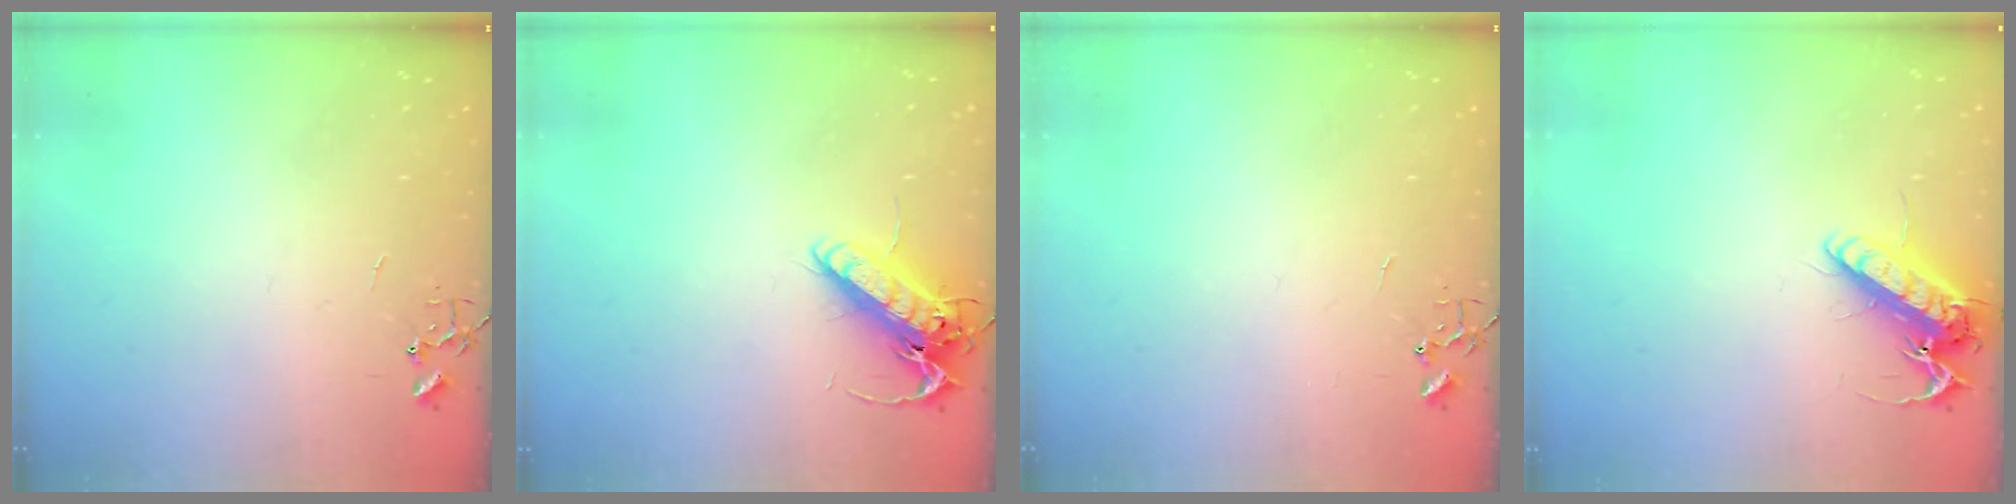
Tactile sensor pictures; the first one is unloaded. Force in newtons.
{"total": 13.8, "press": 13.6, "slide": 2.3}
{"total": 0.0}
{"total": 13.5, "press": 13.3, "slide": 2.1}